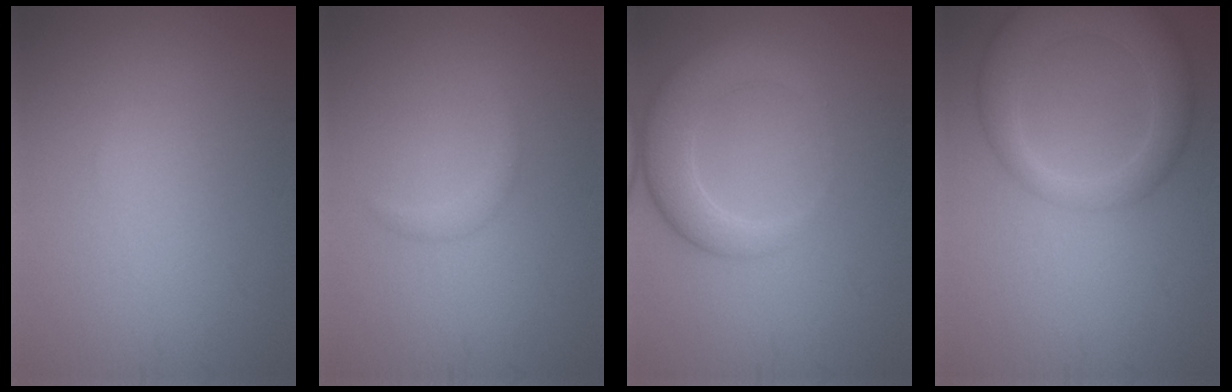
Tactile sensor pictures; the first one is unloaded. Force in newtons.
{"total": 1.1, "press": 1.1, "slide": 0.0}
{"total": 4.8, "press": 4.7, "slide": 0.5}
{"total": 6.0, "press": 6.0, "slide": 0.5}